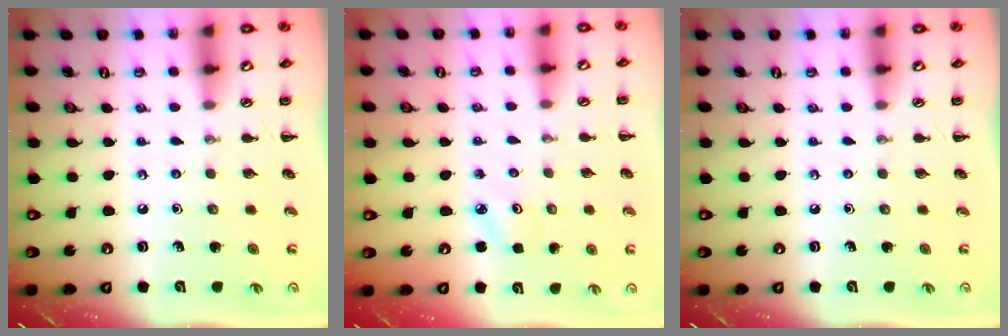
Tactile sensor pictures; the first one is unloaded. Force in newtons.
{"total": 2.5, "press": 2.4, "slide": 0.7}
{"total": 0.0}